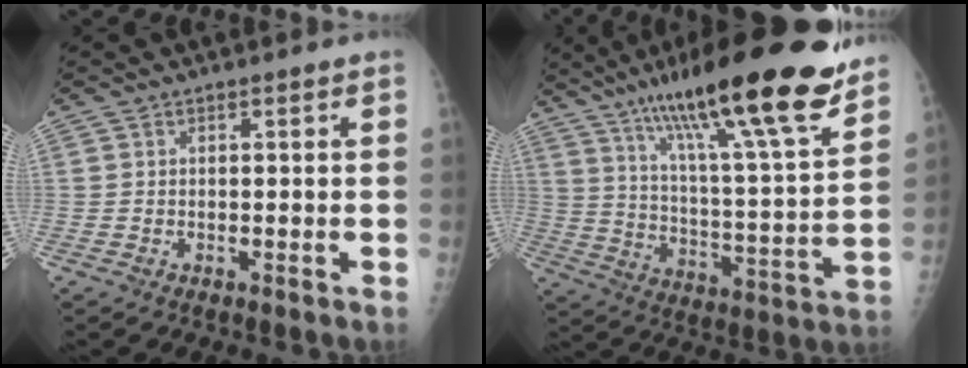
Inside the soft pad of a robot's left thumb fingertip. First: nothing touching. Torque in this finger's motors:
{"motor_torque": [0.67, 0.42, 1.34, -1.44, 0.41]}